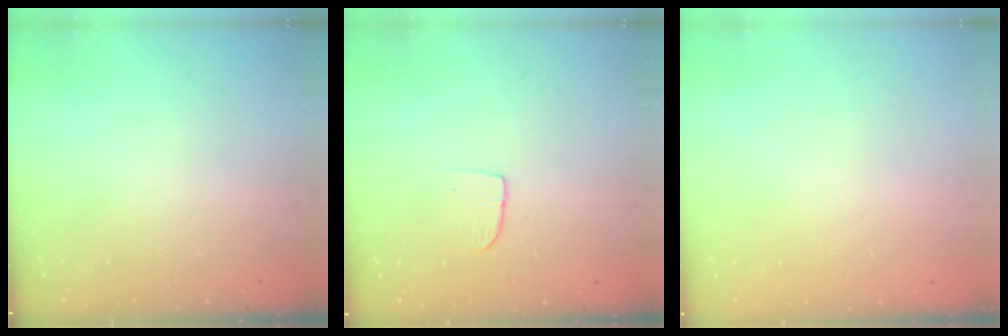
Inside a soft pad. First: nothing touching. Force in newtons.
{"total": 5.6, "press": 5.6, "slide": 0.4}
{"total": 0.0}